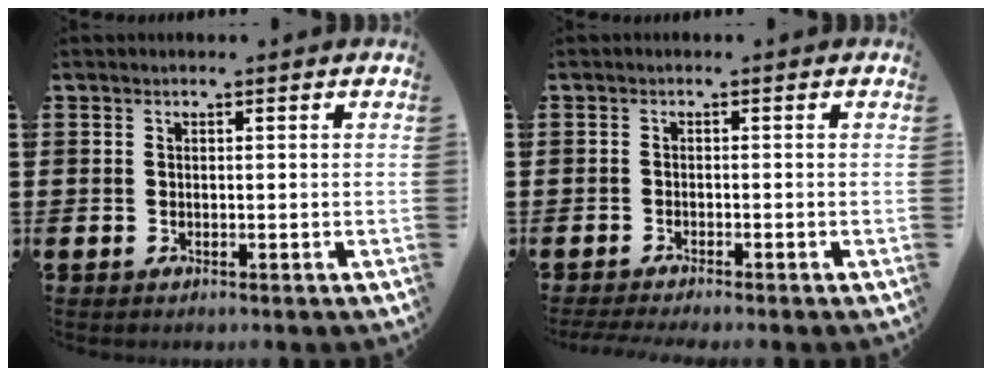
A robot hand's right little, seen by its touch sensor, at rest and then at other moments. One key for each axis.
{"total": 0.9, "fx": -0.8, "fy": 0.0, "fz": 0.5, "tx": -0.007, "ty": -0.002, "tz": -0.015}